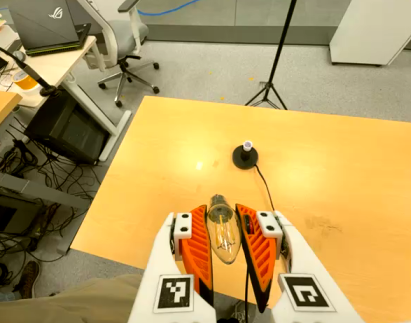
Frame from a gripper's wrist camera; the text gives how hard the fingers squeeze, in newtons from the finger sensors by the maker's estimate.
{"total": 20.2, "left": 21.7, "right": 18.8}